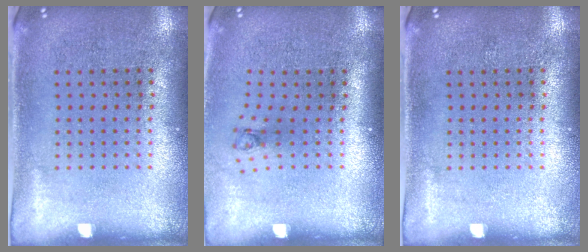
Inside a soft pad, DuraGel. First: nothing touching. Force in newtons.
{"total": 0.8, "press": 0.3, "slide": 0.8}
{"total": 0.0}